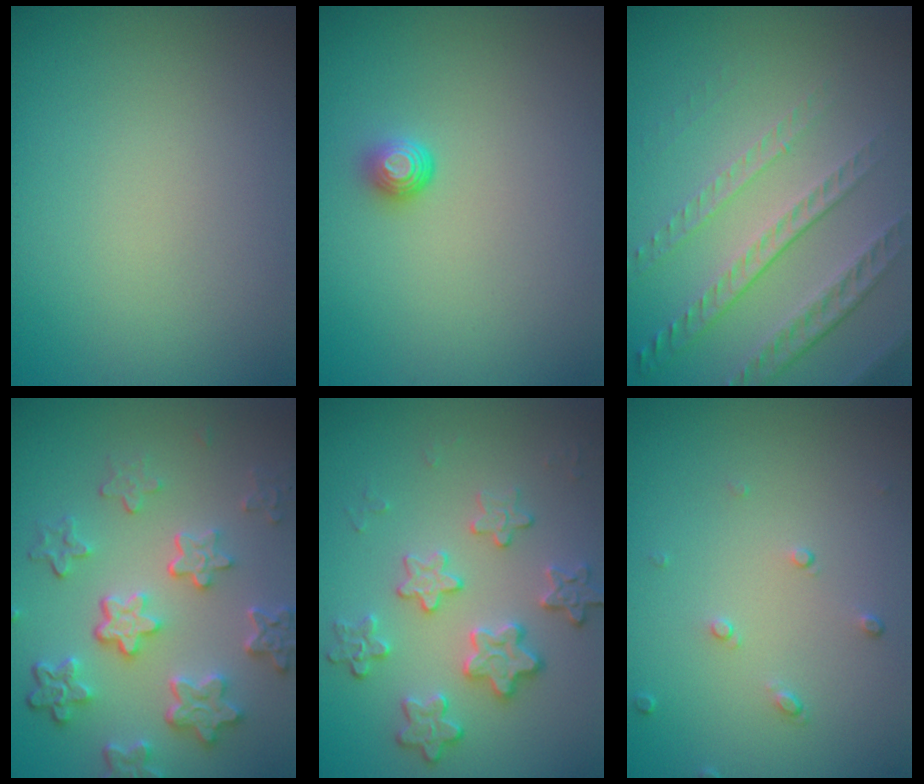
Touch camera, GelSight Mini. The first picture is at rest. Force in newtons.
{"total": 1.3, "press": 1.0, "slide": 0.9}
{"total": 5.0, "press": 3.2, "slide": 3.8}
{"total": 6.0, "press": 4.5, "slide": 4.0}
{"total": 3.9, "press": 3.3, "slide": 1.9}
{"total": 0.9, "press": 0.6, "slide": 0.7}